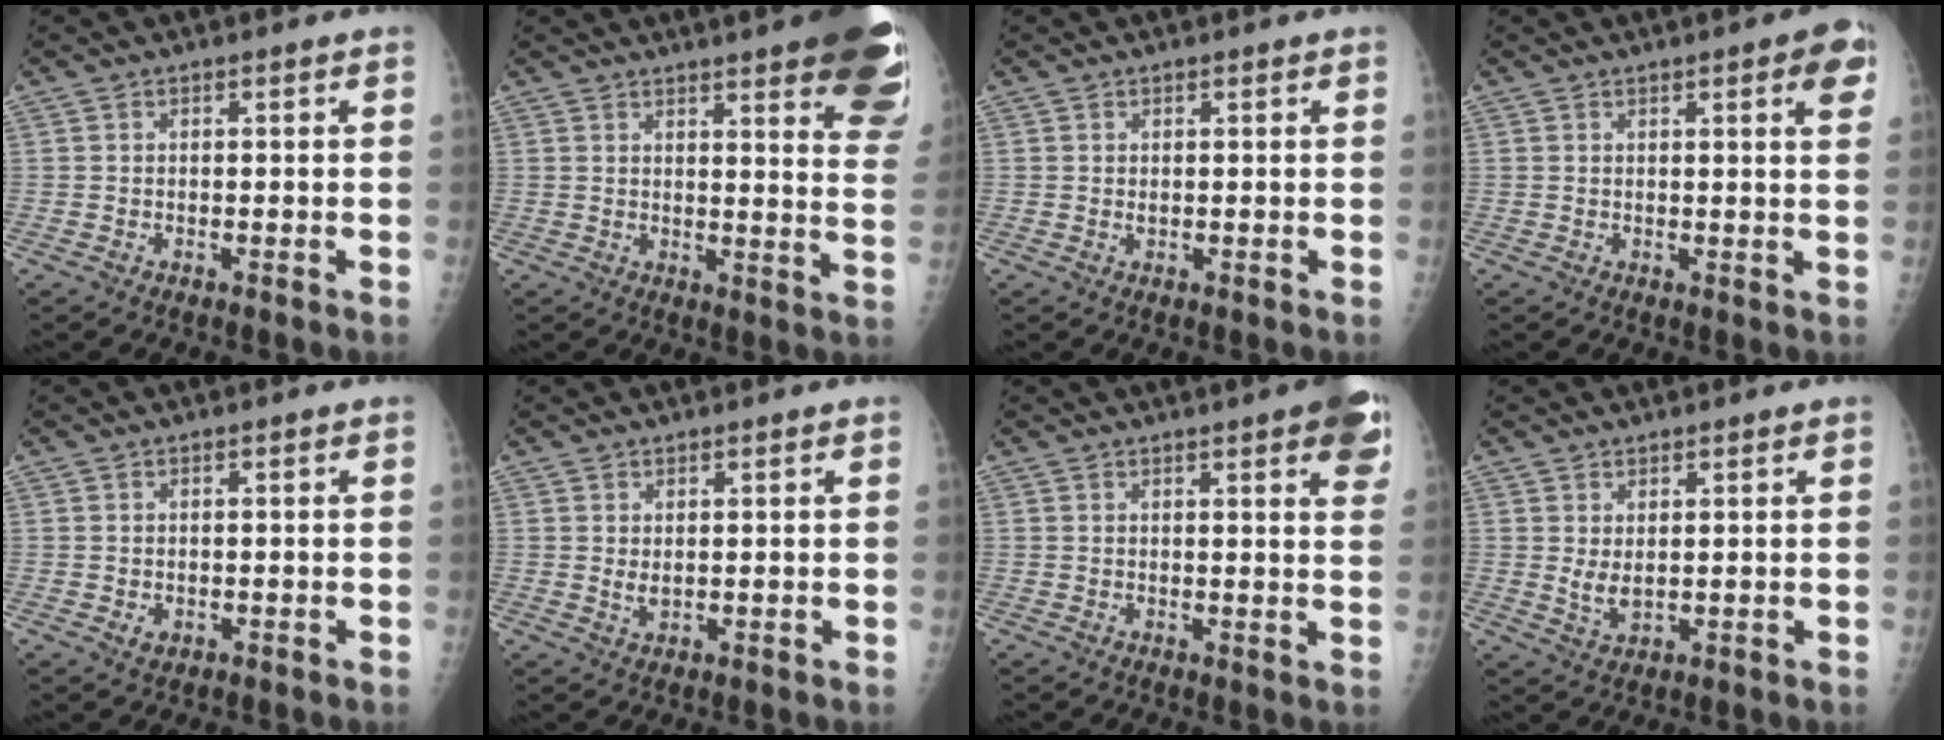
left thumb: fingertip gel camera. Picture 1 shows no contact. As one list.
[{"total": 21.6, "force": [13.9, 4.5, 15.9], "torque": [-0.156, -0.049, 0.157]}, {"total": 0.9, "force": [0.4, 0.4, 0.6], "torque": [-0.006, -0.002, 0.008]}, {"total": 5.8, "force": [2.6, 1.2, 5.1], "torque": [-0.052, -0.006, 0.027]}, {"total": 1.5, "force": [-0.1, 1.2, 0.8], "torque": [-0.009, -0.001, 0.004]}, {"total": 2.2, "force": [0.9, 1.1, 1.7], "torque": [-0.025, -0.010, 0.018]}, {"total": 9.5, "force": [4.9, 2.1, 7.8], "torque": [-0.070, -0.010, 0.053]}, {"total": 3.8, "force": [1.3, 1.8, 3.1], "torque": [-0.049, -0.017, 0.029]}]